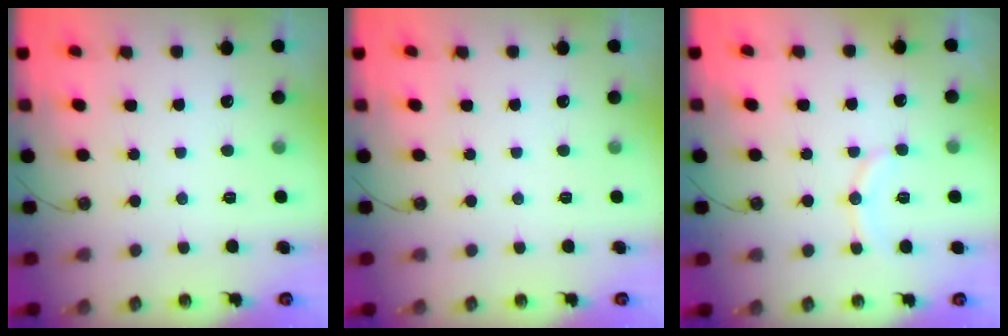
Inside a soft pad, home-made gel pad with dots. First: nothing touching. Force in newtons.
{"total": 0.0}
{"total": 9.3, "press": 9.1, "slide": 2.2}